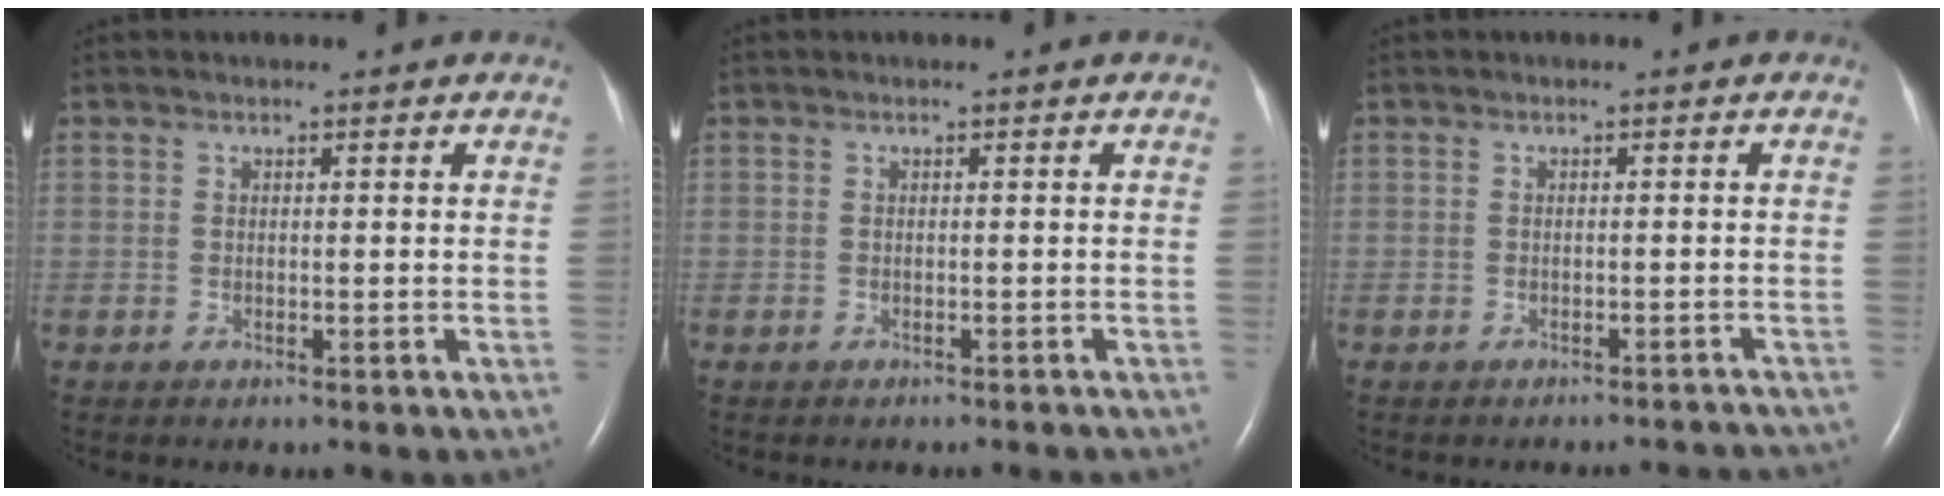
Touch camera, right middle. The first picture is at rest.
{"total": 2.1, "force": [-2.0, 0.4, 0.6], "torque": [-0.013, -0.003, -0.022]}
{"total": 5.1, "force": [-5.0, 1.1, 0.5], "torque": [-0.003, 0.002, -0.046]}